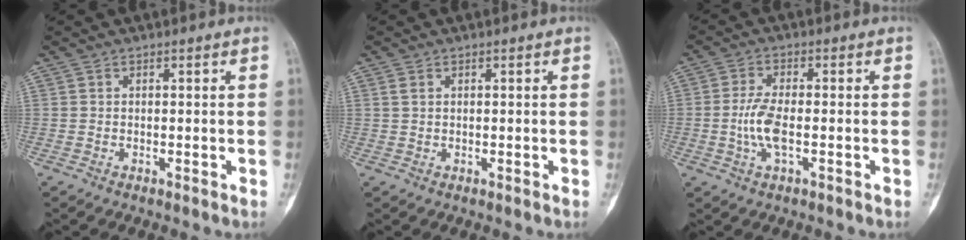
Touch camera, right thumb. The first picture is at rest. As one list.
[{"total": 1.1, "force": [0.5, 0.7, 0.6], "torque": [-0.014, 0.005, 0.014]}, {"total": 5.8, "force": [-1.0, 2.2, 5.3], "torque": [-0.120, 0.006, -0.021]}]